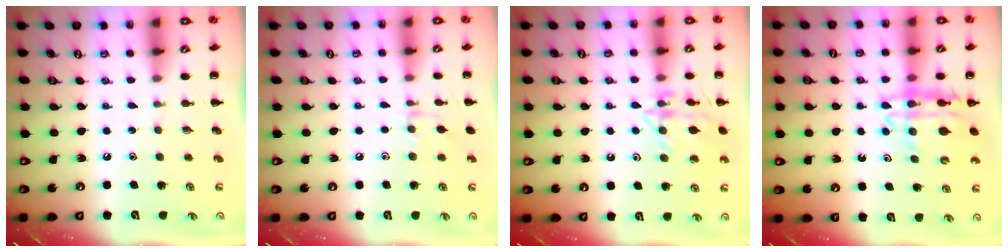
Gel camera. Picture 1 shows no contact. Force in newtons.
{"total": 7.1, "press": 7.0, "slide": 1.4}
{"total": 13.5, "press": 13.5, "slide": 0.7}
{"total": 13.2, "press": 12.7, "slide": 3.4}